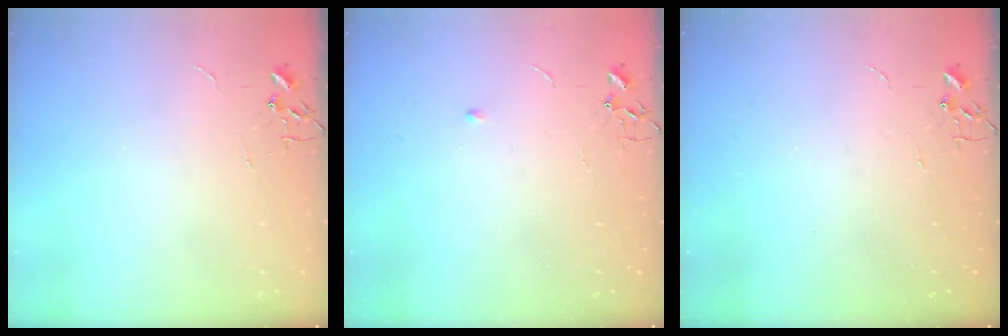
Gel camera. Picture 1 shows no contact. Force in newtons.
{"total": 3.4, "press": 3.3, "slide": 0.6}
{"total": 0.0}